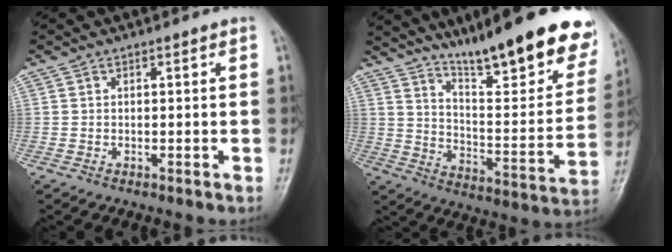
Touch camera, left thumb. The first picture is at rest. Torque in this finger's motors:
{"motor_torque": [1.49, 1.46, 1.50, -1.27, 0.10]}